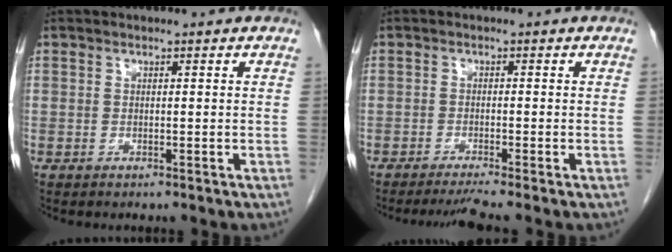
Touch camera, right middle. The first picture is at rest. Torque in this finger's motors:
{"motor_torque": [0.03, -0.02, 0.00, 0.00]}